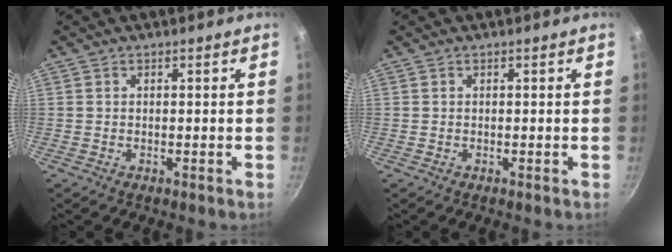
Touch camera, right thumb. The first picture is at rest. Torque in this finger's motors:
{"motor_torque": [0.05, 0.05, -0.02, 0.02, 0.00]}